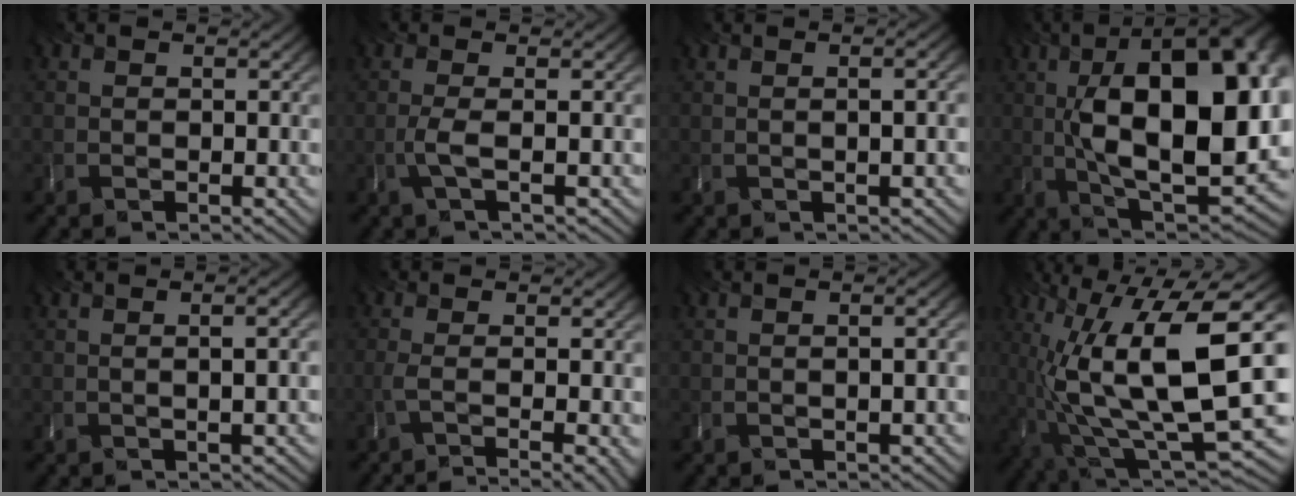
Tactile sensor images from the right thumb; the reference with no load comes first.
{"total": 1.6, "force": [-0.6, 0.4, 1.4], "torque": [-0.027, 0.003, -0.022]}
{"total": 2.9, "force": [0.5, 0.8, 2.8], "torque": [-0.029, 0.015, -0.009]}
{"total": 20.2, "force": [1.9, 9.4, 17.8], "torque": [-0.266, 0.020, 0.021]}
{"total": 3.4, "force": [0.6, 0.9, 3.2], "torque": [-0.036, 0.018, -0.009]}
{"total": 5.9, "force": [-2.1, 1.4, 5.3], "torque": [-0.062, -0.011, -0.030]}
{"total": 2.2, "force": [0.2, 0.6, 2.1], "torque": [-0.021, 0.010, -0.008]}
{"total": 17.3, "force": [0.6, 5.9, 16.3], "torque": [-0.303, -0.011, 0.023]}